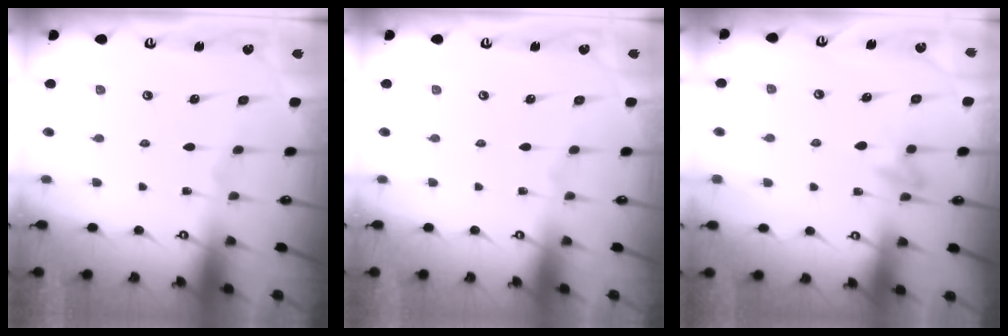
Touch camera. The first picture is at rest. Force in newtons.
{"total": 0.0}
{"total": 5.4, "press": 5.1, "slide": 1.7}